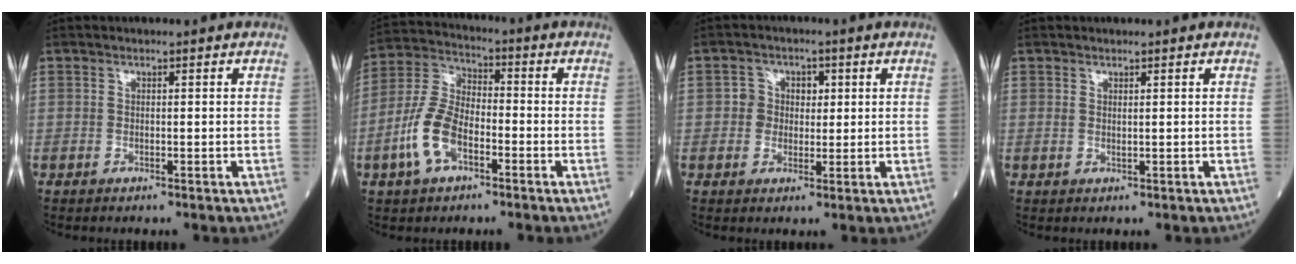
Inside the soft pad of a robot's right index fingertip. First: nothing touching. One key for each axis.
{"total": 9.7, "fx": -3.8, "fy": 4.8, "fz": 7.5, "tx": -0.179, "ty": 0.011, "tz": -0.080}
{"total": 3.7, "fx": 0.5, "fy": 3.3, "fz": 1.5, "tx": -0.016, "ty": 0.012, "tz": 0.007}
{"total": 0.6, "fx": 0.5, "fy": 0.1, "fz": 0.3, "tx": -0.009, "ty": -0.003, "tz": 0.009}